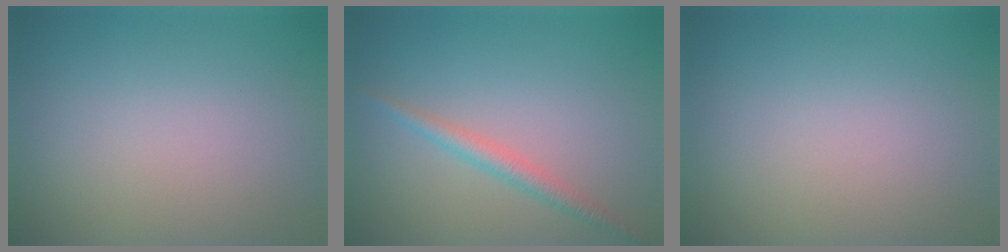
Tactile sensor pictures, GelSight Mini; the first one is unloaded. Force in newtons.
{"total": 2.0, "press": 2.0, "slide": 0.1}
{"total": 0.0}